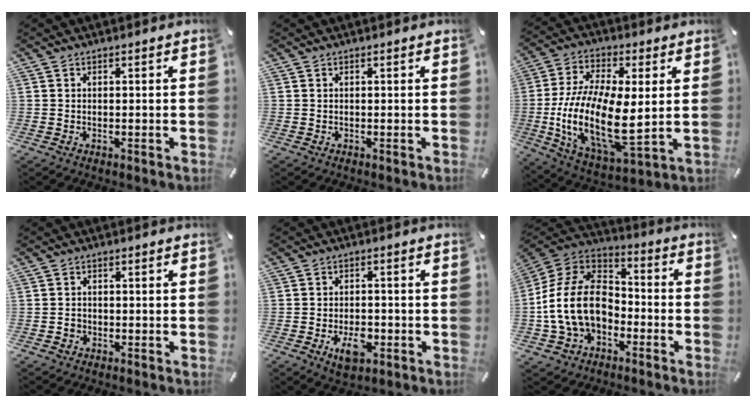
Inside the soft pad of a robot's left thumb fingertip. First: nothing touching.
{"total": 0.0}
{"total": 18.8, "force": [-0.1, 9.7, 16.1], "torque": [-0.331, -0.023, 0.007]}
{"total": 1.4, "force": [-0.6, 1.3, 0.3], "torque": [-0.007, 0.006, -0.014]}
{"total": 6.3, "force": [-2.4, 3.8, 4.5], "torque": [-0.072, 0.003, -0.045]}
{"total": 16.0, "force": [-4.7, 12.1, 9.3], "torque": [-0.207, 0.035, -0.085]}